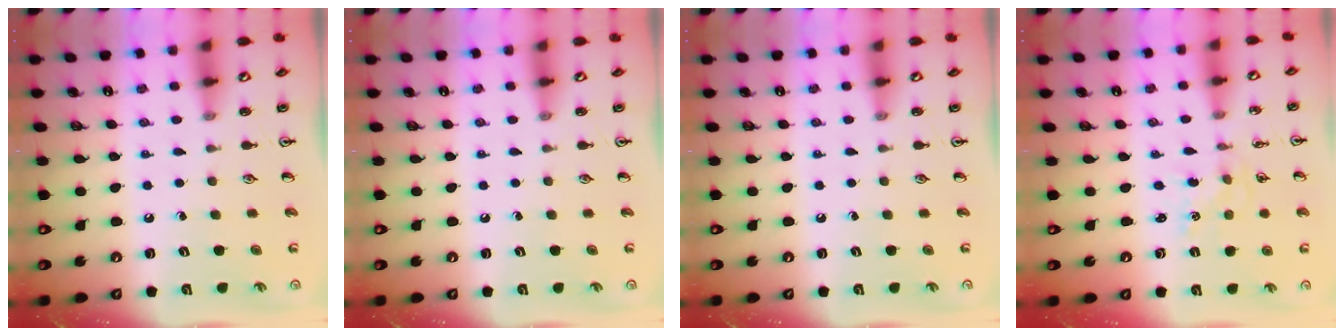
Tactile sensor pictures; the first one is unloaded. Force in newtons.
{"total": 0.0}
{"total": 0.0}
{"total": 0.7, "press": 0.6, "slide": 0.2}